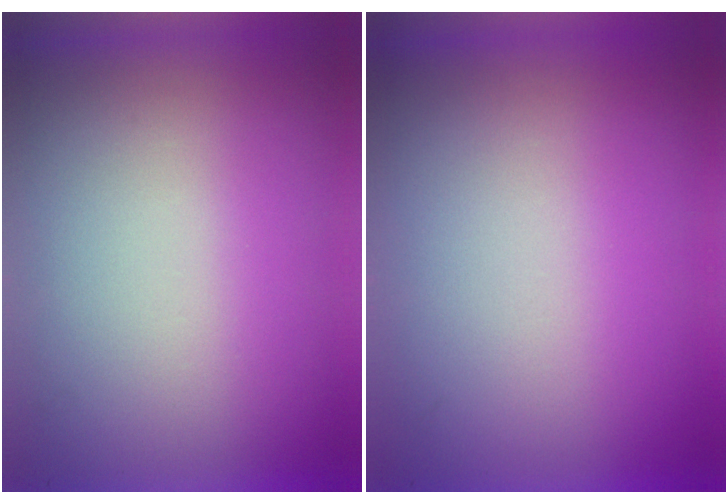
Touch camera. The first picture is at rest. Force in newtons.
{"total": 0.0}